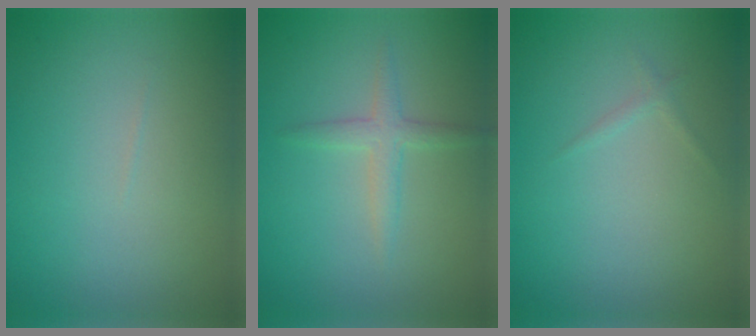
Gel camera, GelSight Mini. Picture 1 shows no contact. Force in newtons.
{"total": 2.0, "press": 2.0, "slide": 0.2}
{"total": 0.6, "press": 0.6, "slide": 0.1}